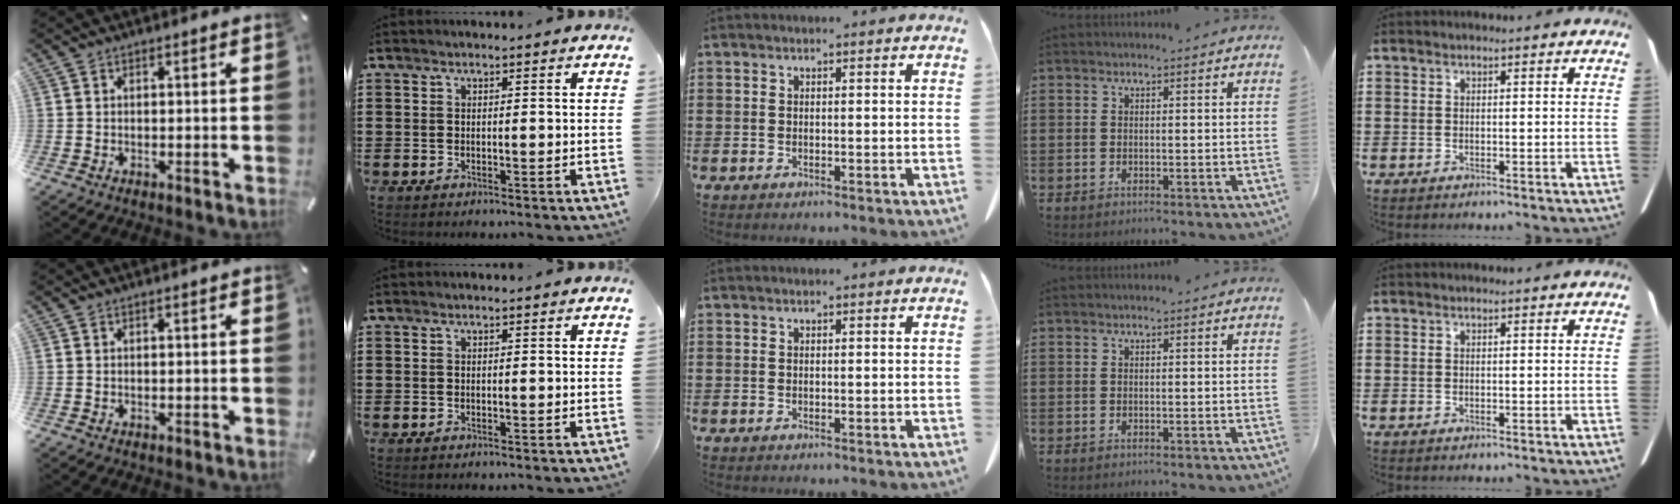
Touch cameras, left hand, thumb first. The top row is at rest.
{}